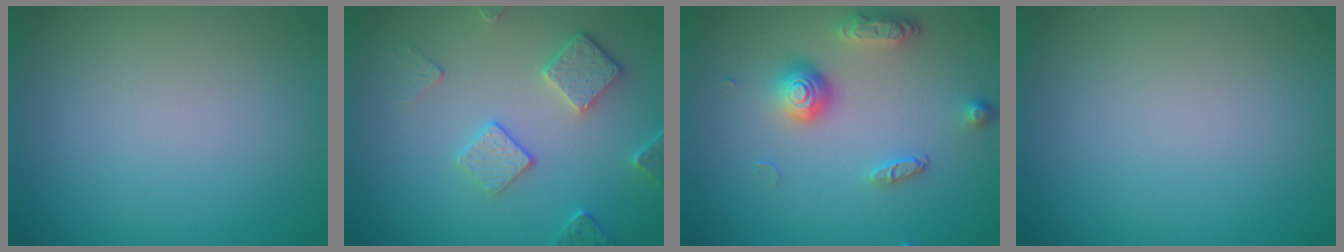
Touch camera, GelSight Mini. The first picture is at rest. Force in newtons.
{"total": 3.7, "press": 3.2, "slide": 2.0}
{"total": 3.8, "press": 2.8, "slide": 2.5}
{"total": 0.0}